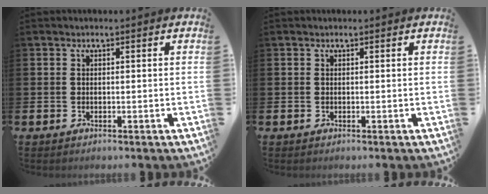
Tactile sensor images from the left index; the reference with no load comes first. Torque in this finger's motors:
{"motor_torque": [0.00, -0.26, -0.05, 0.00]}